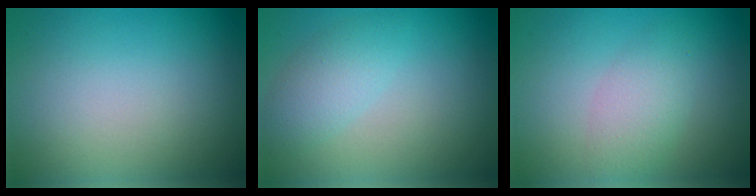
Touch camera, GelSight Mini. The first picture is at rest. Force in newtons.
{"total": 2.5, "press": 2.5, "slide": 0.1}
{"total": 2.8, "press": 2.8, "slide": 0.1}